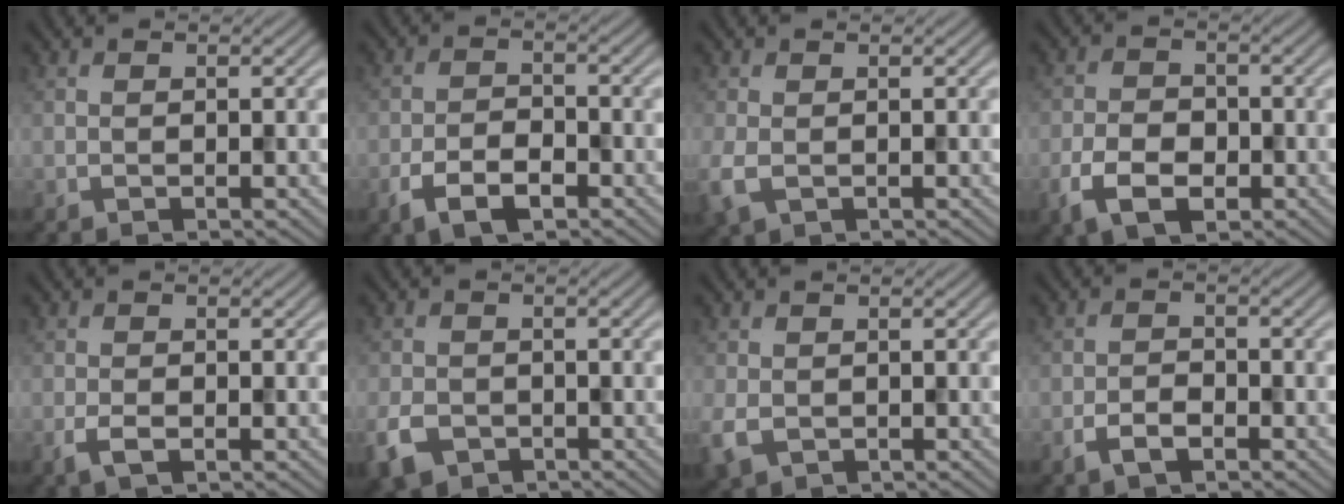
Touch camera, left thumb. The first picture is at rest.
{"total": 5.3, "force": [-3.0, 2.6, 3.5], "torque": [-0.068, -0.003, -0.063]}
{"total": 3.0, "force": [-0.7, 2.0, 2.1], "torque": [-0.069, -0.012, -0.015]}
{"total": 6.2, "force": [-2.8, 3.9, 3.9], "torque": [-0.083, -0.007, -0.061]}
{"total": 2.1, "force": [-0.9, 0.9, 1.6], "torque": [-0.038, -0.003, -0.021]}
{"total": 4.6, "force": [-2.5, 3.2, 2.2], "torque": [-0.061, -0.011, -0.053]}
{"total": 3.1, "force": [-0.9, 2.3, 1.8], "torque": [-0.055, -0.013, -0.020]}
{"total": 3.0, "force": [-1.7, 1.6, 1.9], "torque": [-0.039, 0.000, -0.037]}